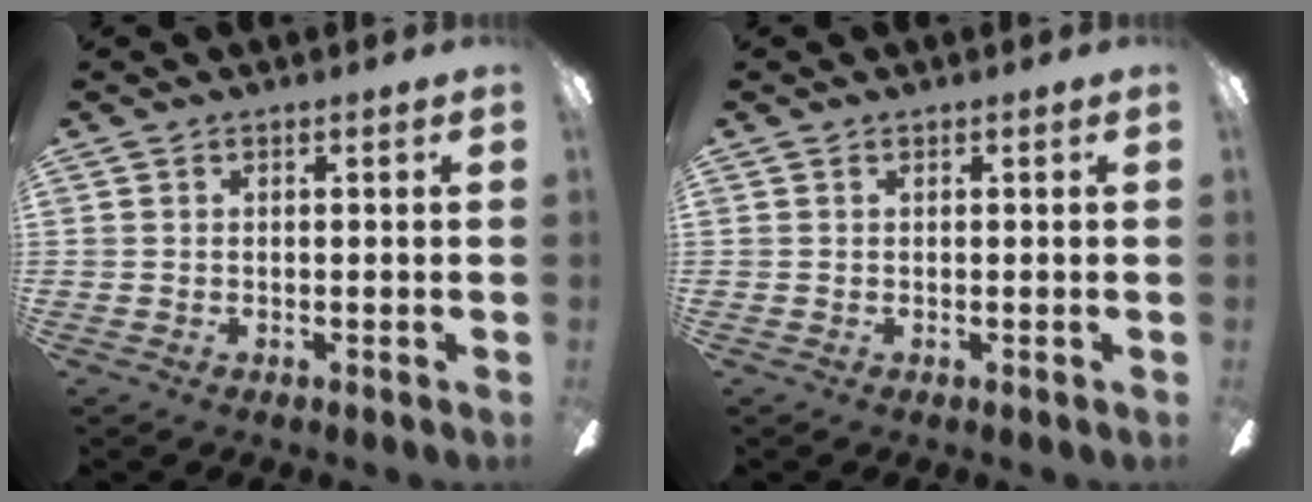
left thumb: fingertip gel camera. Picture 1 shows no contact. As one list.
[{"total": 0.0}]